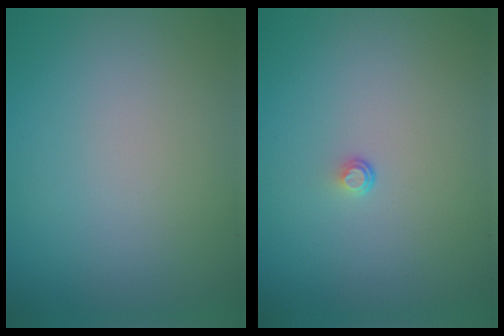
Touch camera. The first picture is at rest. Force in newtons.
{"total": 0.5, "press": 0.3, "slide": 0.5}